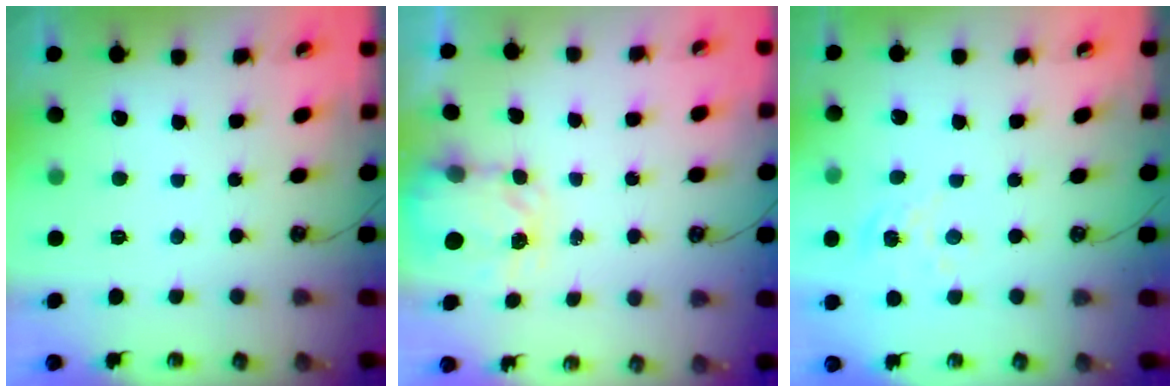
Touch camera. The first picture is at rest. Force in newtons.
{"total": 3.6, "press": 3.6, "slide": 0.6}
{"total": 2.9, "press": 2.9, "slide": 0.3}